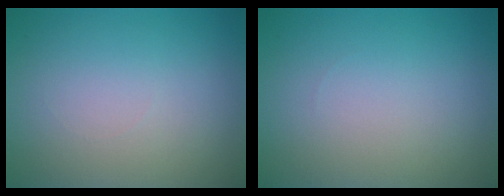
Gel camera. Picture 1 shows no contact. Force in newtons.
{"total": 0.0}